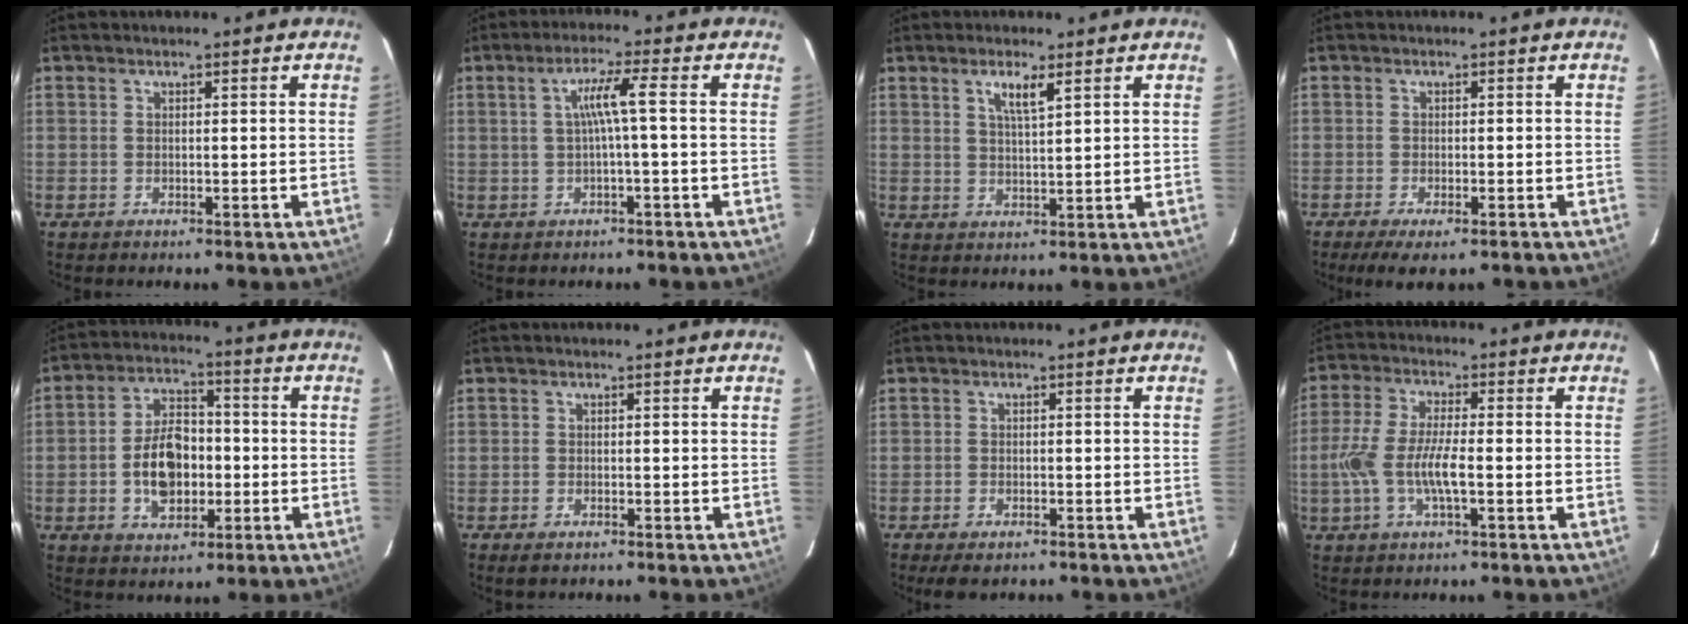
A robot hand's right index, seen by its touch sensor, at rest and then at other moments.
{"total": 4.4, "force": [-0.3, -0.7, 4.3], "torque": [-0.086, 0.003, -0.001]}
{"total": 3.8, "force": [2.1, 0.5, 3.2], "torque": [-0.058, 0.000, 0.038]}
{"total": 6.5, "force": [-4.8, 1.7, 4.1], "torque": [-0.087, -0.027, -0.074]}
{"total": 10.8, "force": [-2.1, 6.8, 8.1], "torque": [-0.154, 0.020, -0.028]}
{"total": 1.4, "force": [-1.0, 0.7, 0.8], "torque": [-0.014, -0.005, -0.019]}
{"total": 4.0, "force": [-3.0, 1.8, 2.0], "torque": [-0.048, -0.012, -0.047]}
{"total": 9.0, "force": [-2.1, 2.3, 8.4], "torque": [-0.177, -0.001, -0.042]}